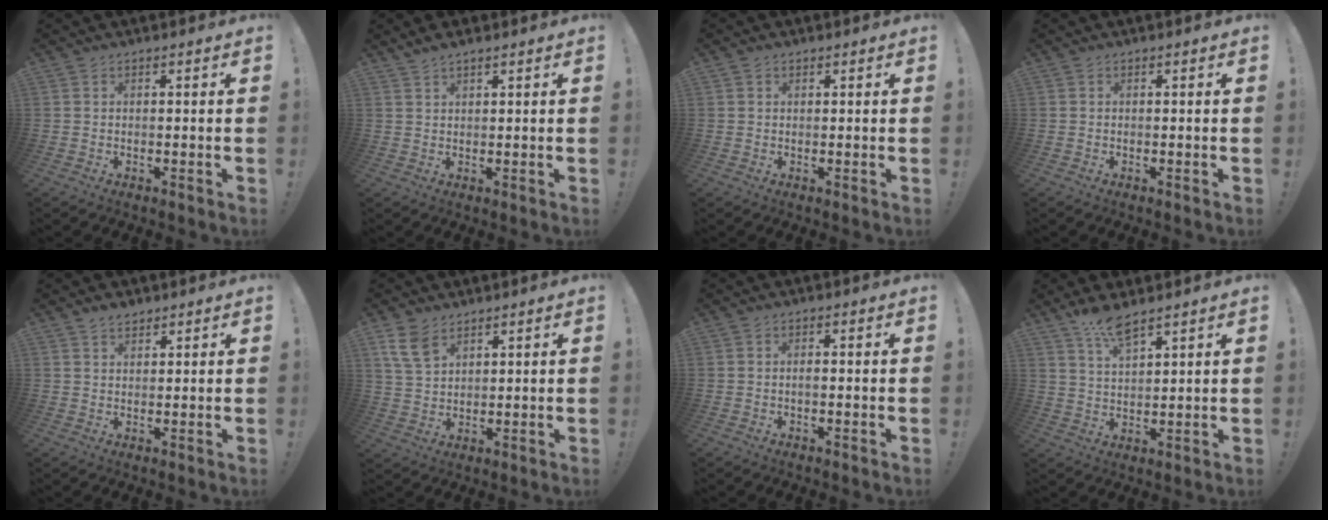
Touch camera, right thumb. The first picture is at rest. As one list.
[{"total": 2.3, "force": [1.8, 0.3, 1.3], "torque": [-0.023, -0.009, 0.032]}, {"total": 0.7, "force": [0.5, 0.5, 0.1], "torque": [0.004, -0.002, 0.009]}, {"total": 0.0}, {"total": 2.9, "force": [2.4, 1.5, 0.7], "torque": [-0.008, -0.013, 0.043]}, {"total": 7.7, "force": [4.8, 4.4, 4.1], "torque": [-0.075, -0.016, 0.096]}, {"total": 1.2, "force": [-0.6, 0.1, 1.0], "torque": [-0.027, 0.006, -0.010]}, {"total": 7.2, "force": [5.8, 1.3, 4.1], "torque": [-0.086, -0.027, 0.104]}]